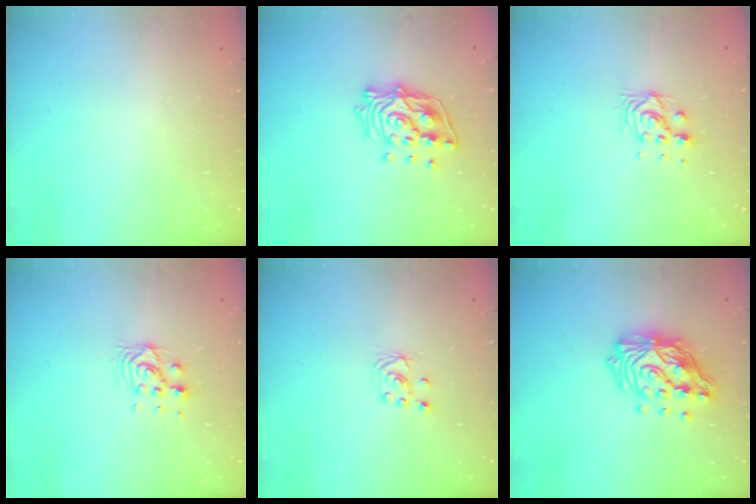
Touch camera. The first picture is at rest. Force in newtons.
{"total": 13.8, "press": 13.7, "slide": 1.6}
{"total": 6.9, "press": 6.9, "slide": 0.4}
{"total": 6.9, "press": 6.9, "slide": 0.4}
{"total": 3.1, "press": 3.1, "slide": 0.2}
{"total": 15.2, "press": 15.1, "slide": 2.0}